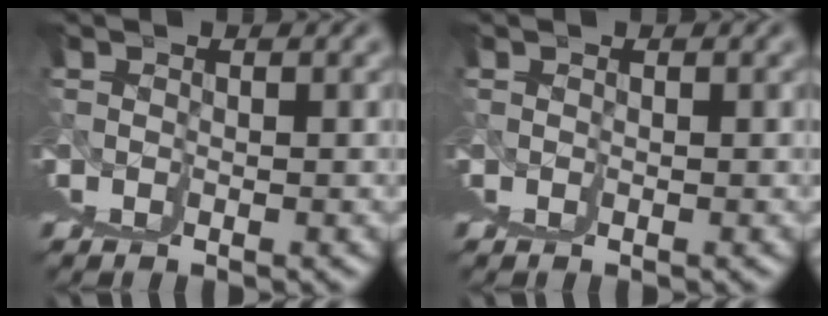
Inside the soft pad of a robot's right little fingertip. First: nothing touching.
{"total": 0.0}